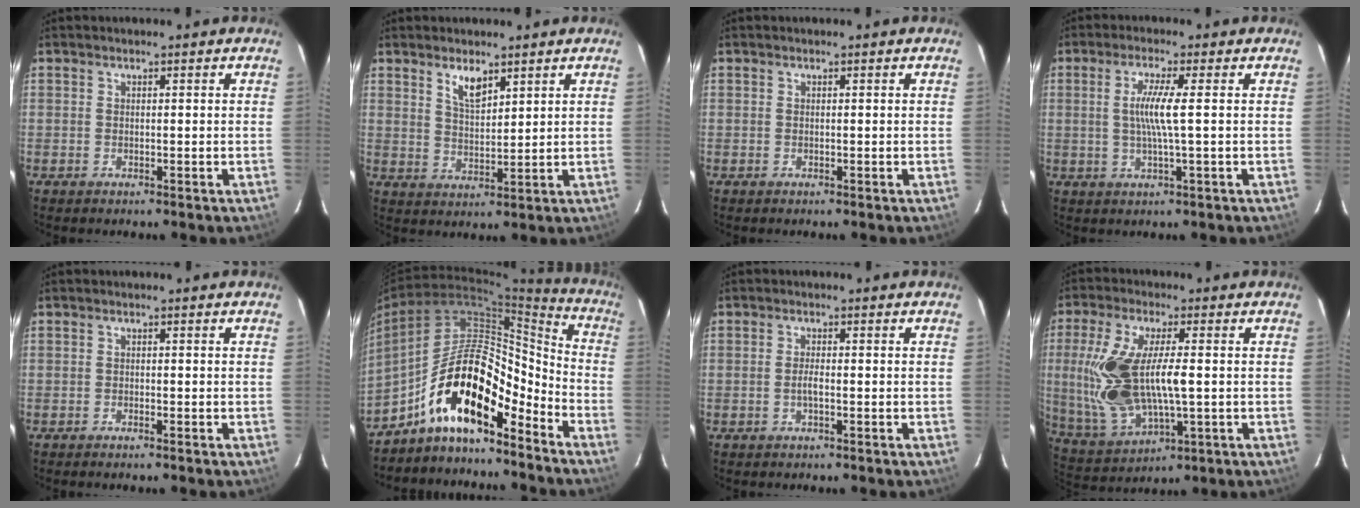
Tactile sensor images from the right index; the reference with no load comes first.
{"total": 4.9, "force": [3.3, 1.9, 3.2], "torque": [-0.057, -0.001, 0.063]}
{"total": 0.0}
{"total": 5.4, "force": [0.3, -0.6, 5.4], "torque": [-0.102, -0.004, 0.005]}
{"total": 0.7, "force": [-0.7, 0.1, 0.3], "torque": [-0.008, 0.001, -0.015]}
{"total": 15.9, "force": [-10.5, 5.0, 10.9], "torque": [-0.190, 0.023, -0.193]}
{"total": 1.6, "force": [-0.6, 0.3, 1.4], "torque": [-0.027, 0.000, -0.012]}
{"total": 17.3, "force": [0.0, 7.1, 15.8], "torque": [-0.323, -0.008, 0.017]}